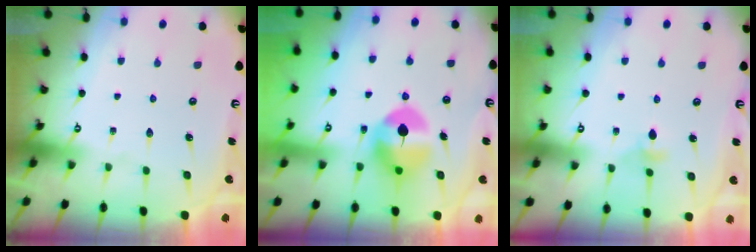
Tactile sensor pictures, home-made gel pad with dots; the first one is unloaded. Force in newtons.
{"total": 10.5, "press": 10.4, "slide": 1.0}
{"total": 2.9, "press": 2.8, "slide": 0.6}